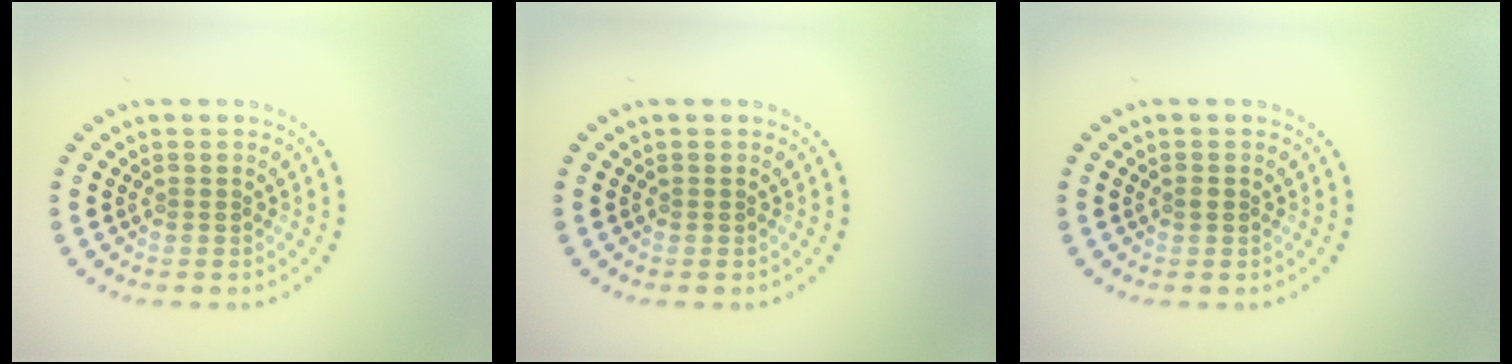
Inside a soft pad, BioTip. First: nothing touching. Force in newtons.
{"total": 0.0}
{"total": 0.6, "press": 0.6, "slide": 0.1}